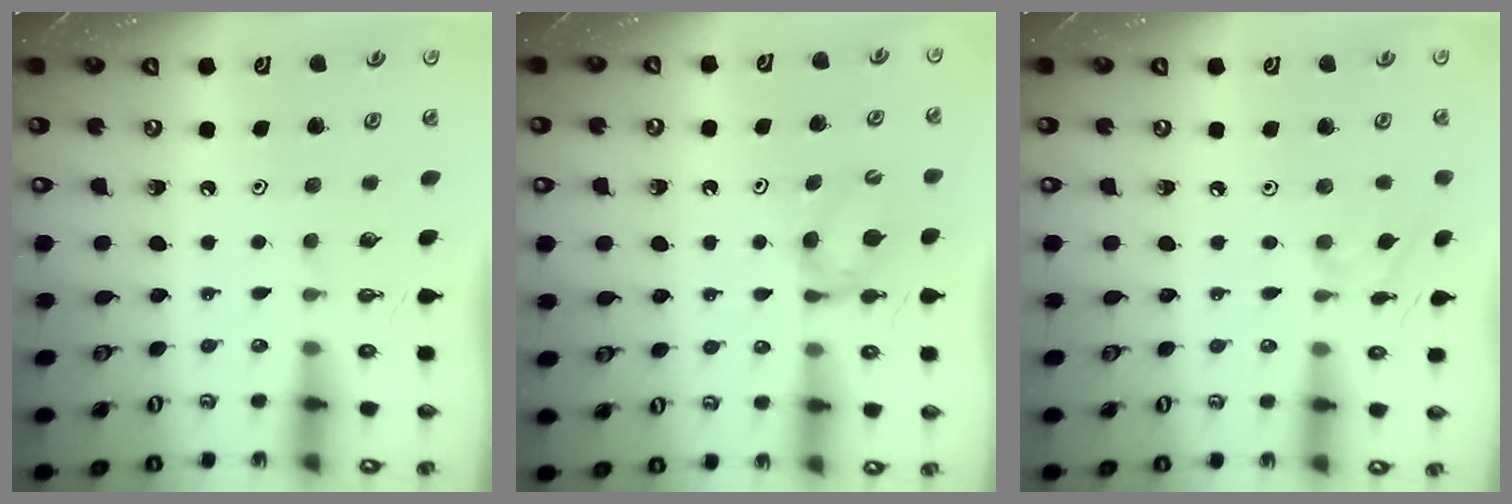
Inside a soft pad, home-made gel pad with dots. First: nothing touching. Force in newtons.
{"total": 5.2, "press": 5.1, "slide": 0.5}
{"total": 4.1, "press": 4.1, "slide": 0.8}